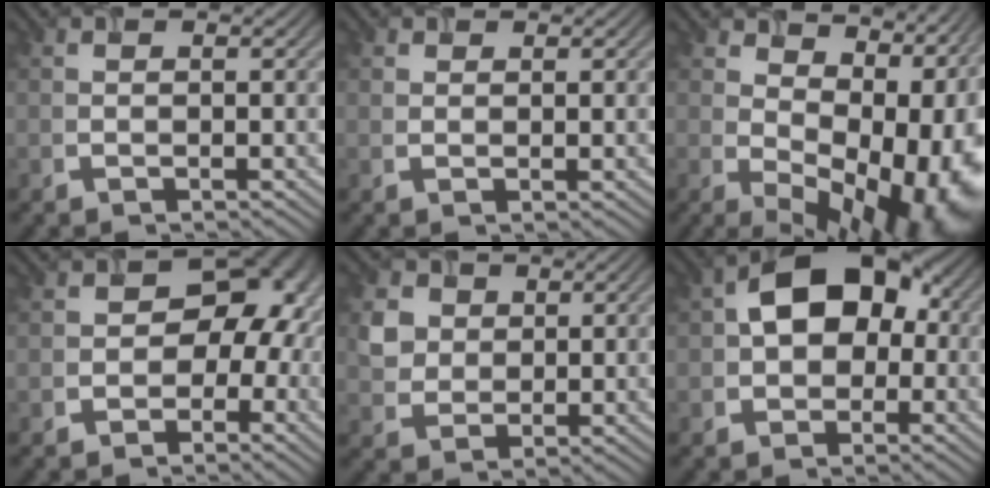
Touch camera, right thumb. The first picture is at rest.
{"total": 0.9, "force": [0.7, 0.4, 0.2], "torque": [-0.006, -0.004, 0.023]}
{"total": 15.3, "force": [2.5, 9.2, 12.0], "torque": [-0.119, -0.005, 0.077]}
{"total": 7.7, "force": [-1.2, 6.2, 4.3], "torque": [-0.015, -0.008, -0.027]}
{"total": 3.4, "force": [1.3, 3.1, 0.7], "torque": [-0.031, -0.004, 0.033]}
{"total": 9.3, "force": [0.2, 6.8, 6.3], "torque": [-0.091, 0.016, -0.006]}